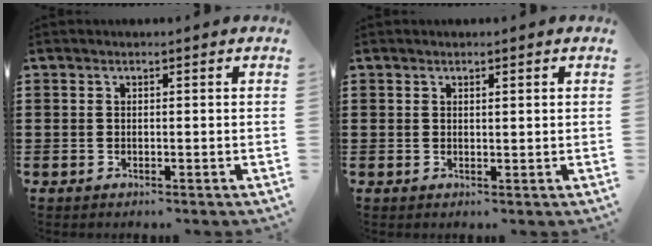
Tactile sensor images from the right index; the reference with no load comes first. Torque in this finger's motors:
{"motor_torque": [-0.19, 0.11, -0.05, -0.01]}